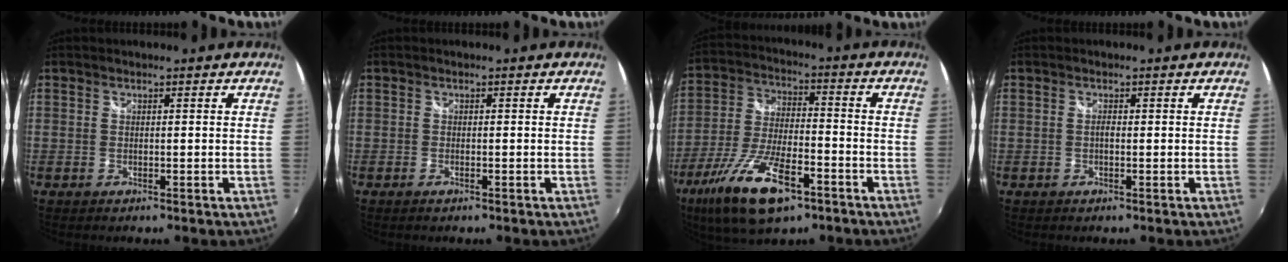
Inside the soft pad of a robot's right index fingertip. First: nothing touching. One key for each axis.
{"total": 0.7, "fx": -0.5, "fy": 0.3, "fz": 0.4, "tx": -0.008, "ty": -0.003, "tz": -0.012}
{"total": 17.2, "fx": -9.8, "fy": 6.4, "fz": 12.6, "tx": -0.265, "ty": -0.035, "tz": -0.180}
{"total": 0.7, "fx": -0.1, "fy": 0.4, "fz": 0.6, "tx": -0.010, "ty": 0.002, "tz": -0.004}